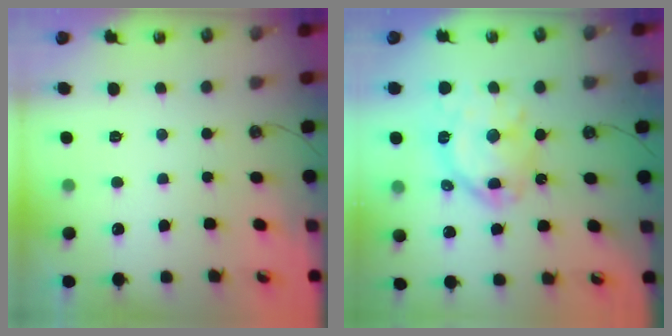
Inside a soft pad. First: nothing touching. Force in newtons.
{"total": 16.0, "press": 16.0, "slide": 1.2}